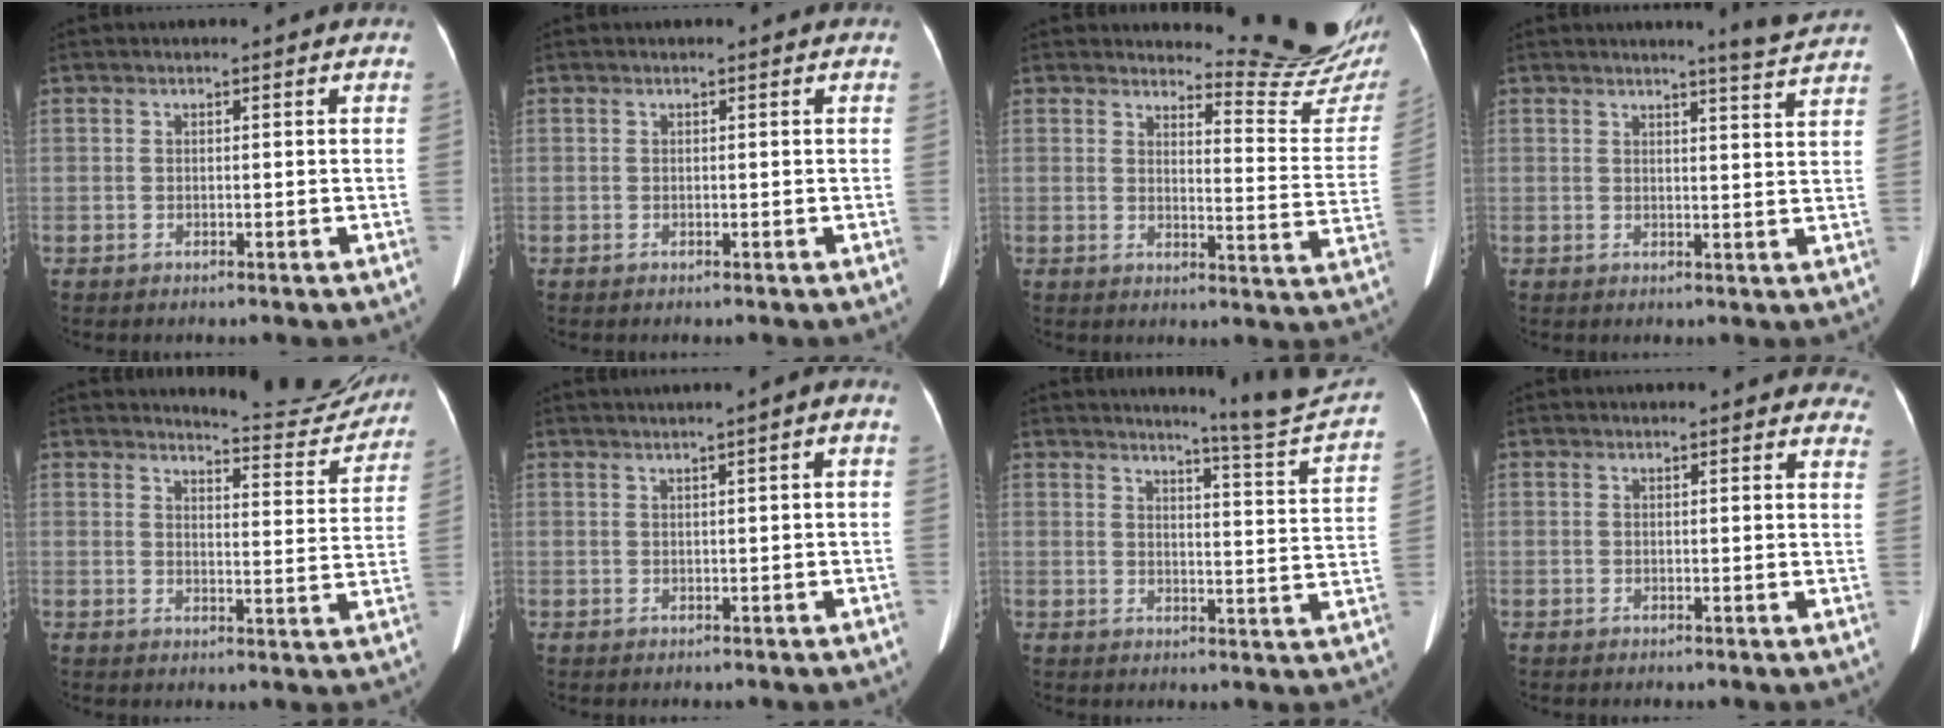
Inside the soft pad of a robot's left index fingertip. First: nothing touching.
{"total": 0.0}
{"total": 13.1, "force": [12.9, 0.0, 2.3], "torque": [-0.019, -0.132, 0.132]}
{"total": 4.5, "force": [4.1, -1.3, 1.0], "torque": [-0.023, -0.038, 0.038]}
{"total": 9.1, "force": [9.1, 0.9, 0.7], "torque": [0.002, -0.048, 0.099]}
{"total": 2.5, "force": [0.6, -0.2, 2.4], "torque": [-0.039, -0.008, 0.009]}
{"total": 10.9, "force": [10.3, -2.0, 2.8], "torque": [-0.043, -0.085, 0.118]}
{"total": 8.8, "force": [7.9, 2.2, 3.2], "torque": [-0.005, -0.019, 0.062]}